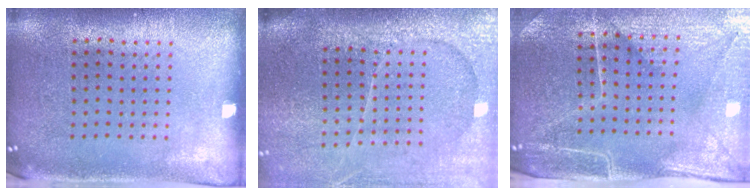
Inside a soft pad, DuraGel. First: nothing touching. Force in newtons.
{"total": 4.2, "press": 3.5, "slide": 2.2}
{"total": 4.5, "press": 4.0, "slide": 2.1}